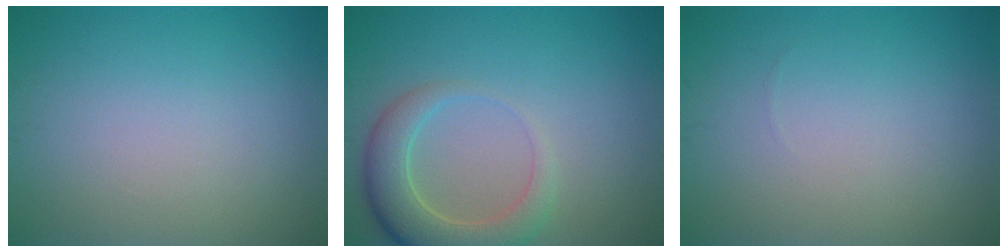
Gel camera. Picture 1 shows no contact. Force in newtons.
{"total": 5.0, "press": 4.9, "slide": 0.6}
{"total": 0.0}